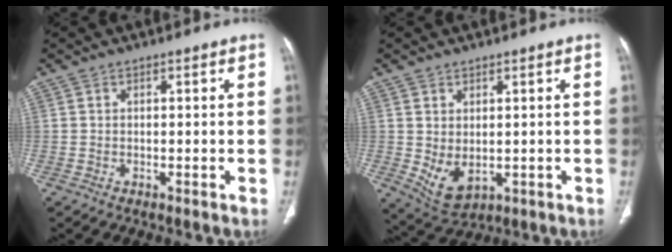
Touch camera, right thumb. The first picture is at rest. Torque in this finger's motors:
{"motor_torque": [-0.35, 0.55, -0.23, -0.05, 0.18]}